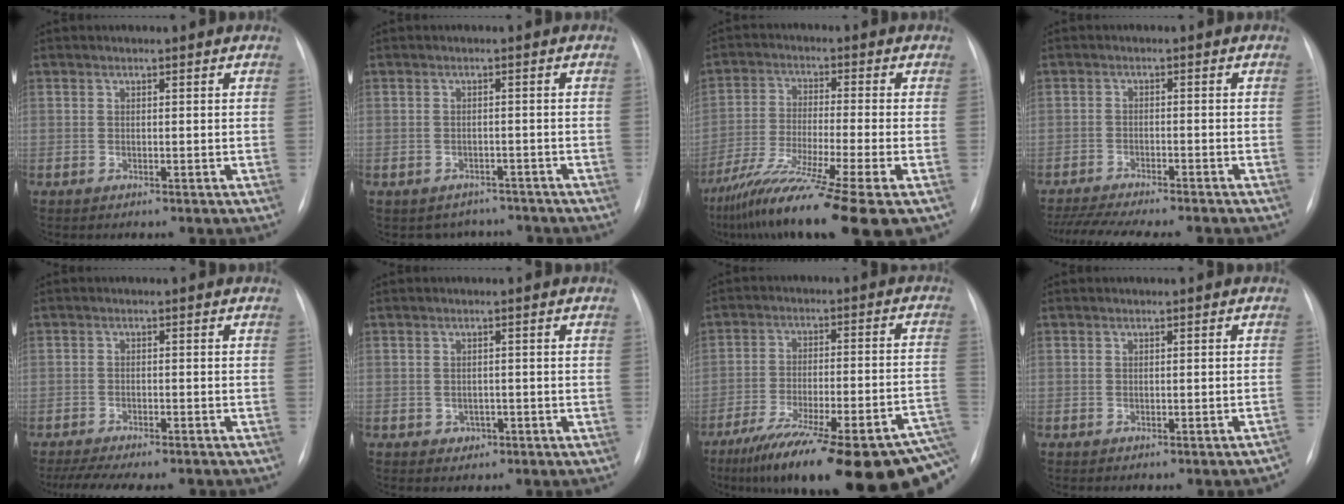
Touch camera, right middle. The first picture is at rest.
{"total": 4.5, "force": [-3.8, 2.3, -0.3], "torque": [0.009, 0.015, -0.047]}
{"total": 16.1, "force": [-10.9, -0.6, 11.8], "torque": [-0.209, -0.053, -0.186]}
{"total": 14.6, "force": [-12.9, 2.0, 6.5], "torque": [-0.116, -0.015, -0.180]}
{"total": 11.6, "force": [-9.9, 3.1, 5.3], "torque": [-0.087, -0.001, -0.133]}
{"total": 1.8, "force": [-0.8, 1.6, 0.5], "torque": [-0.005, 0.005, -0.006]}
{"total": 26.5, "force": [-16.3, 4.7, 20.3], "torque": [-0.240, -0.008, -0.239]}
{"total": 1.6, "force": [-1.4, -0.1, 0.8], "torque": [-0.008, 0.008, -0.015]}